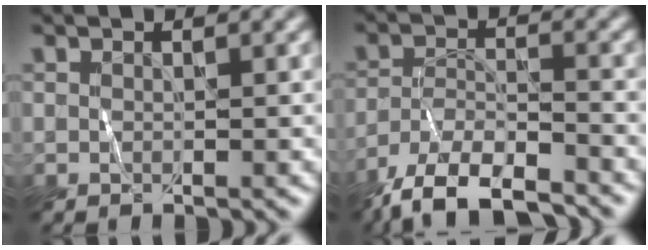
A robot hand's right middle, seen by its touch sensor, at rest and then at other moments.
{"total": 7.6, "force": [-6.6, 1.6, 3.4], "torque": [-0.062, -0.005, -0.122]}